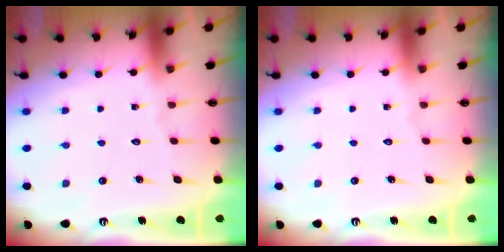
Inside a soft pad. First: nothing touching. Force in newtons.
{"total": 0.0}